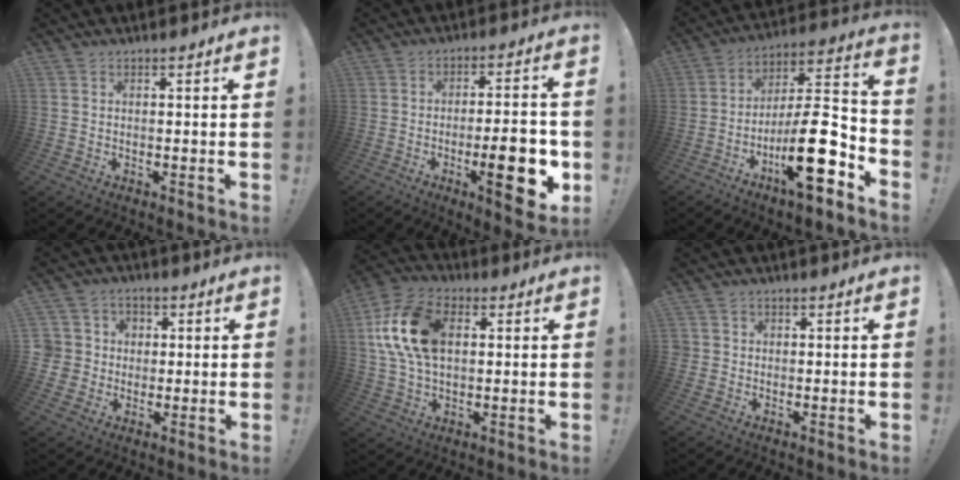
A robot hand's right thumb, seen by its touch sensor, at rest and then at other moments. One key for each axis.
{"total": 15.9, "fx": -4.9, "fy": 4.3, "fz": 14.5, "tx": -0.189, "ty": 0.005, "tz": -0.066}
{"total": 20.8, "fx": -8.8, "fy": 6.3, "fz": 17.8, "tx": -0.292, "ty": 0.051, "tz": -0.138}
{"total": 7.7, "fx": 0.1, "fy": 7.5, "fz": 1.5, "tx": -0.022, "ty": 0.004, "tz": 0.007}
{"total": 17.8, "fx": 3.4, "fy": 11.5, "fz": 13.2, "tx": -0.232, "ty": 0.007, "tz": 0.065}
{"total": 1.9, "fx": 0.0, "fy": 1.8, "fz": 0.2, "tx": -0.003, "ty": 0.002, "tz": 0.001}